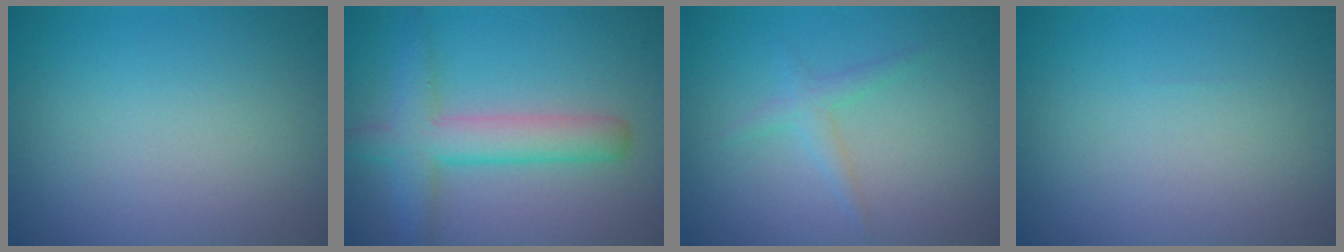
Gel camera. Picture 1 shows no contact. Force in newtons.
{"total": 4.5, "press": 4.5, "slide": 0.2}
{"total": 1.4, "press": 1.4, "slide": 0.0}
{"total": 0.0}